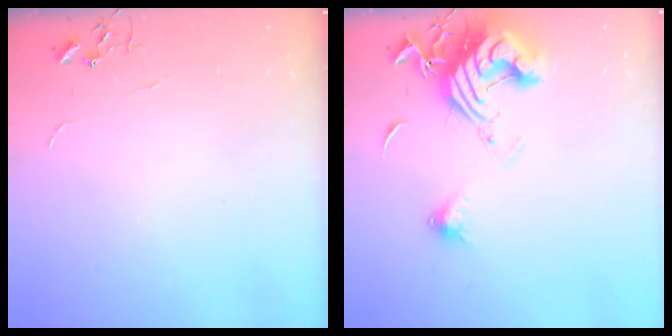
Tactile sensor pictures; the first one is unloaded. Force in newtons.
{"total": 15.3, "press": 15.2, "slide": 1.8}